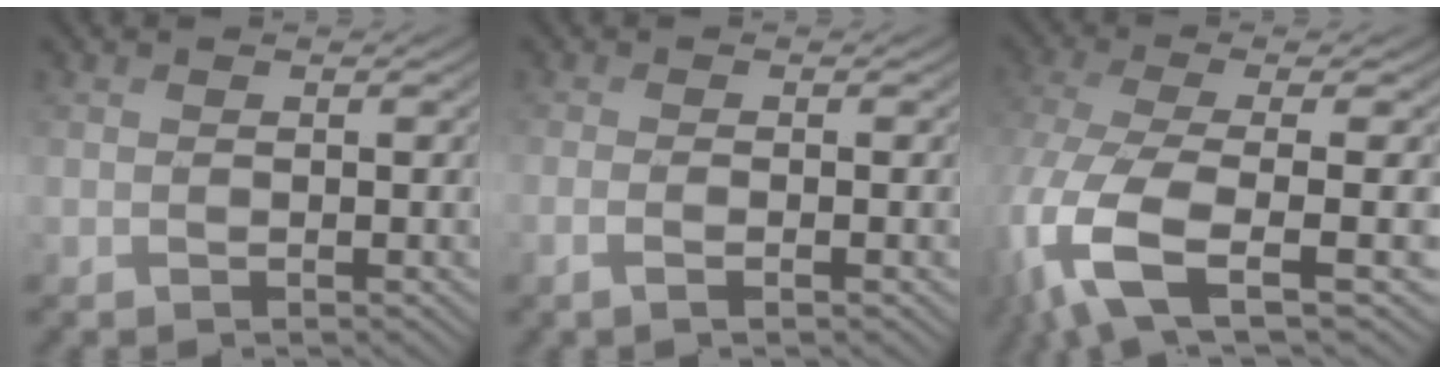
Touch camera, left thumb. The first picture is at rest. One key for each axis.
{"total": 1.9, "fx": -0.7, "fy": -0.1, "fz": 1.7, "tx": -0.037, "ty": 0.005, "tz": -0.016}
{"total": 10.7, "fx": -3.3, "fy": 3.6, "fz": 9.5, "tx": -0.220, "ty": -0.023, "tz": -0.065}